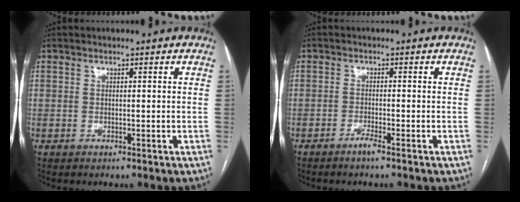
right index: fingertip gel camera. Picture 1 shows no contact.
{"total": 1.7, "force": [-1.4, -0.3, 1.0], "torque": [-0.026, -0.003, -0.028]}